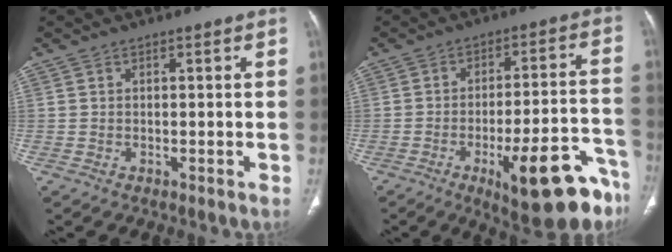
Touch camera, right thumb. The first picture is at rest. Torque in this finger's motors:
{"motor_torque": [1.95, 1.88, 0.98, -1.05, 0.35]}